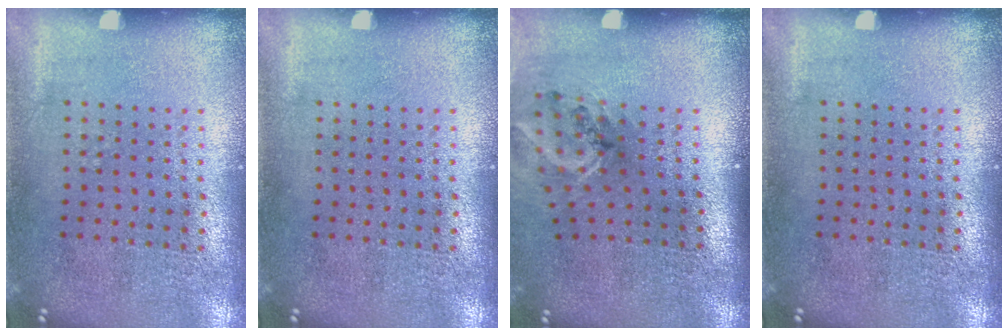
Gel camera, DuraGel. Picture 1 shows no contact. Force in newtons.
{"total": 0.0}
{"total": 1.3, "press": 1.1, "slide": 0.7}
{"total": 0.0}